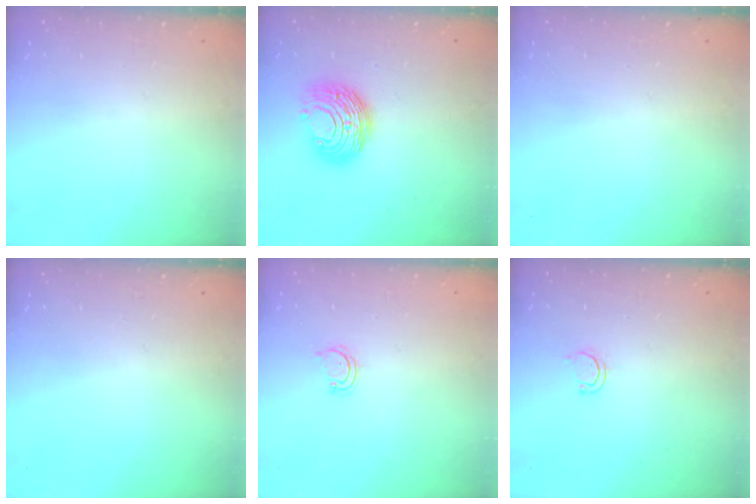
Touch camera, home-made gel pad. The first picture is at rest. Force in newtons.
{"total": 11.0, "press": 11.0, "slide": 0.4}
{"total": 0.0}
{"total": 0.0}
{"total": 2.8, "press": 2.8, "slide": 0.3}
{"total": 4.6, "press": 4.4, "slide": 1.2}